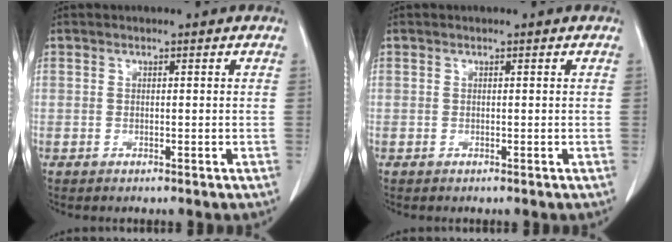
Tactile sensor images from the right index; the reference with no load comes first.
{"total": 0.0}